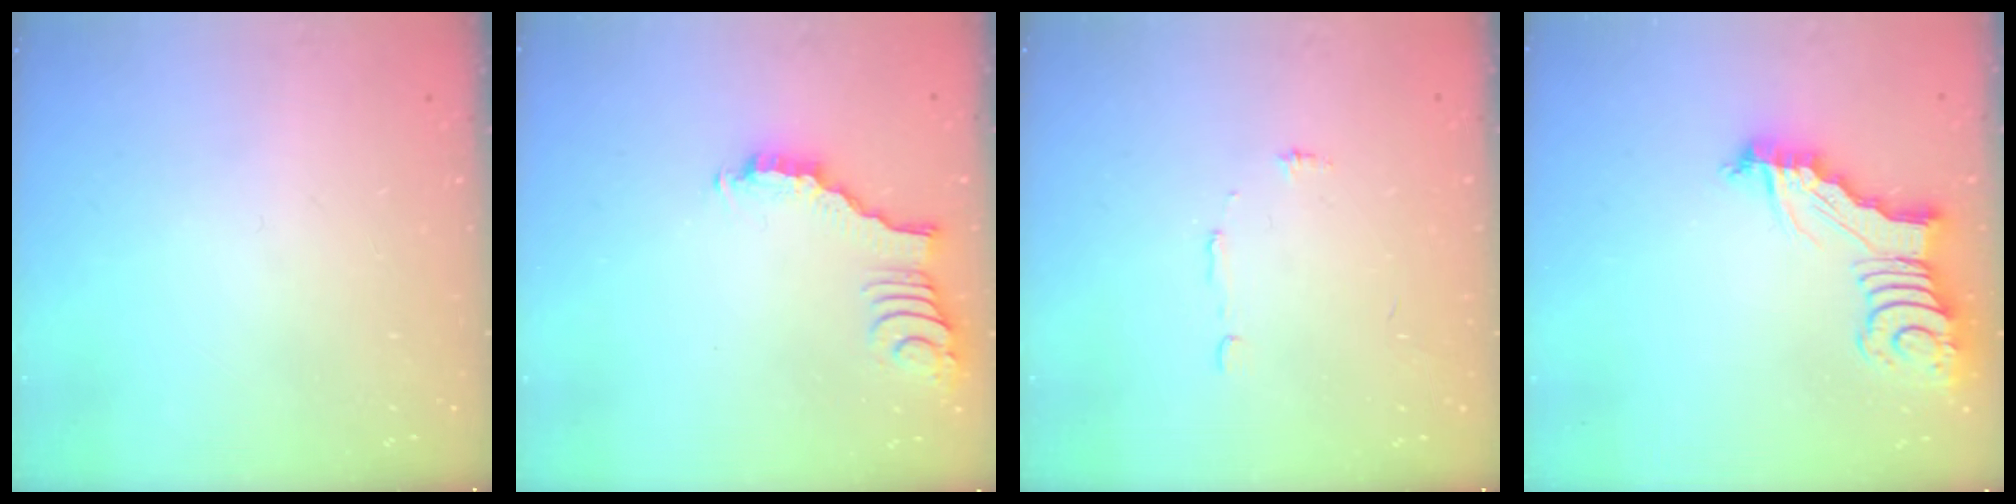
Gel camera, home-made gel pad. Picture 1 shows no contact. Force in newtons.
{"total": 2.5, "press": 2.5, "slide": 0.4}
{"total": 5.4, "press": 5.4, "slide": 0.3}
{"total": 6.1, "press": 6.1, "slide": 0.6}